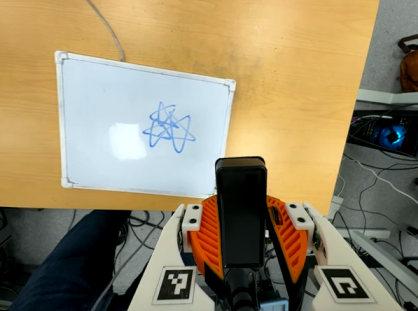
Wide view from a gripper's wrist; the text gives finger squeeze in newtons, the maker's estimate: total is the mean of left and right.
{"total": 5.0, "left": 4.8, "right": 5.1}